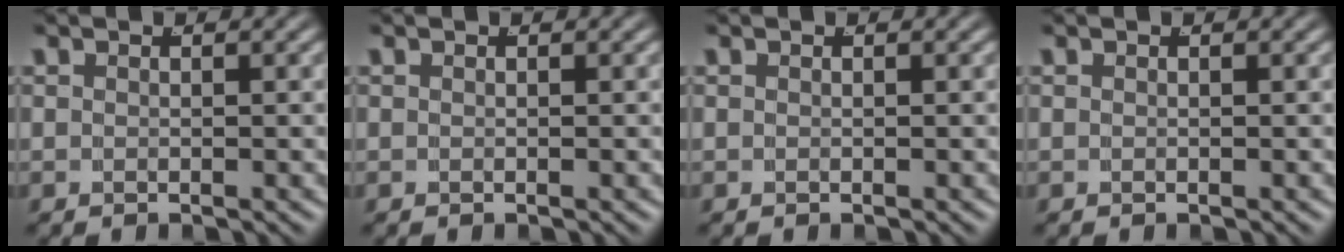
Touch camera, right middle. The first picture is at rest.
{"total": 0.0}
{"total": 0.0}
{"total": 0.0}